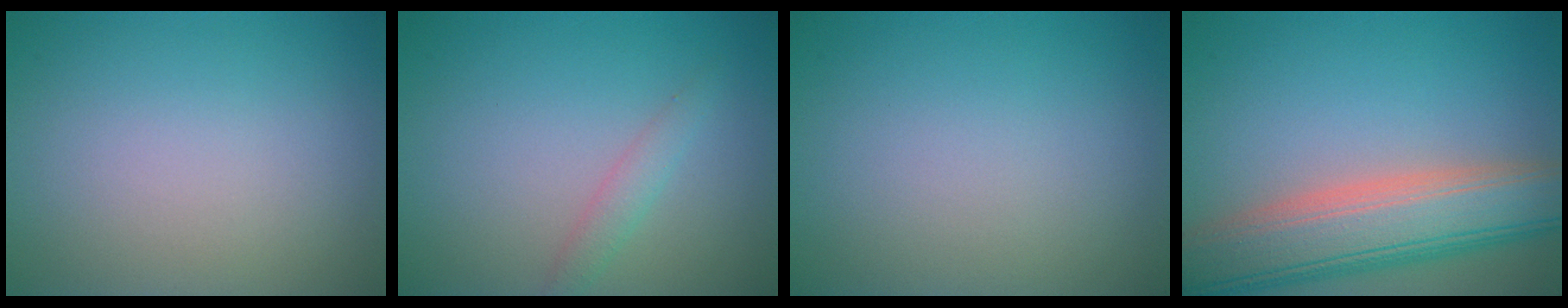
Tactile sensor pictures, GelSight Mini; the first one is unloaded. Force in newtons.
{"total": 1.5, "press": 1.5, "slide": 0.0}
{"total": 0.0}
{"total": 9.1, "press": 9.1, "slide": 0.5}